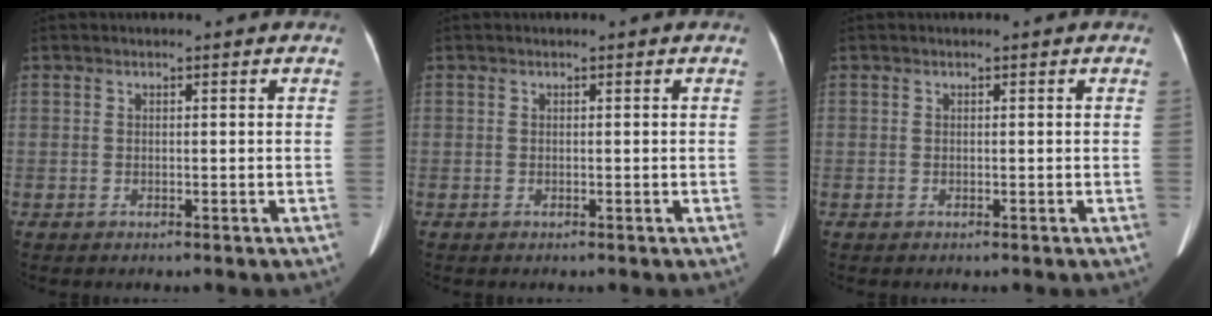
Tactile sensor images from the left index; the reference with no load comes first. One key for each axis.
{"total": 0.0}
{"total": 0.0}